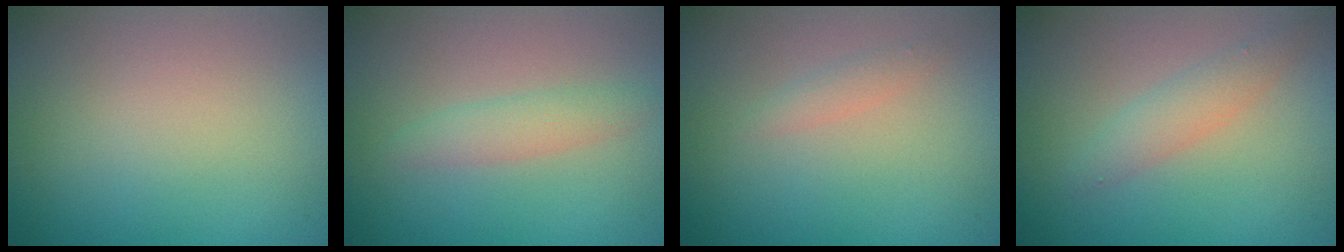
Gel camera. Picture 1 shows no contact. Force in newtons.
{"total": 1.9, "press": 1.9, "slide": 0.1}
{"total": 1.1, "press": 1.1, "slide": 0.0}
{"total": 2.0, "press": 2.0, "slide": 0.0}